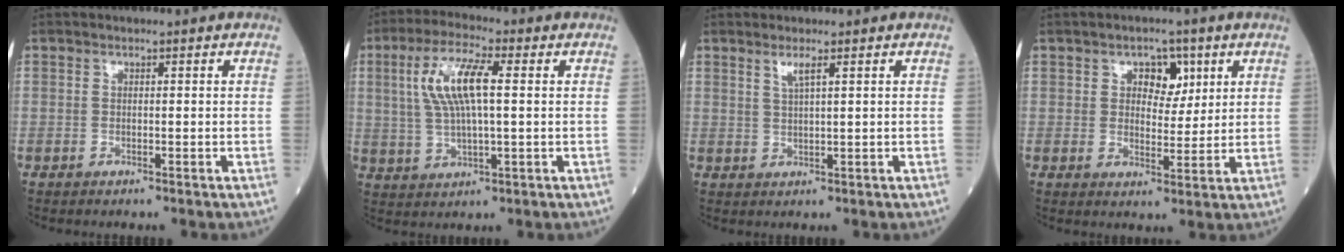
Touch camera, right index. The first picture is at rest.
{"total": 9.5, "force": [1.9, 2.1, 9.1], "torque": [-0.193, 0.014, 0.039]}
{"total": 2.0, "force": [1.2, -0.1, 1.6], "torque": [-0.038, -0.002, 0.024]}
{"total": 5.0, "force": [2.1, 3.1, 3.3], "torque": [-0.041, 0.010, 0.032]}